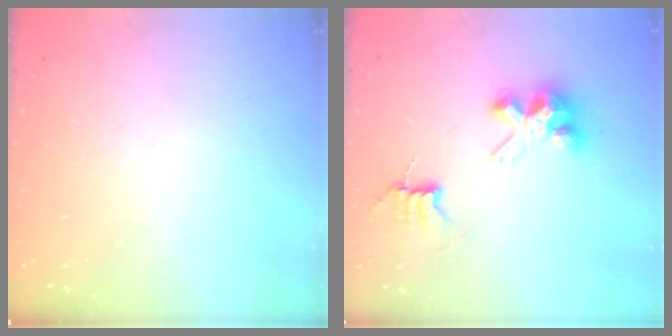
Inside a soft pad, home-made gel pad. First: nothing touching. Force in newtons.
{"total": 7.3, "press": 7.3, "slide": 0.6}